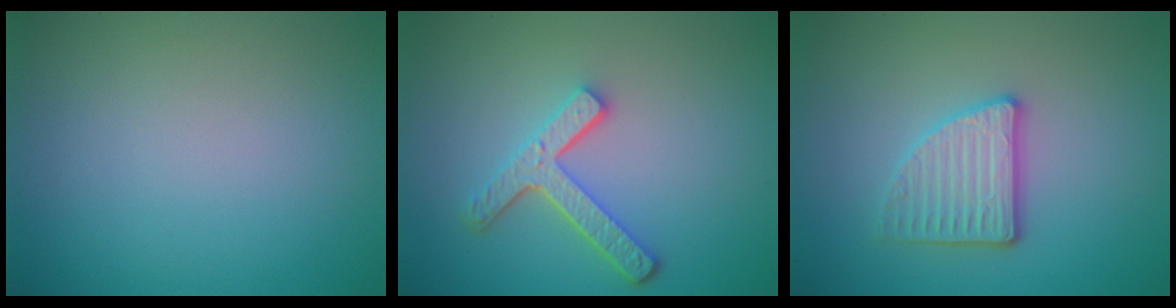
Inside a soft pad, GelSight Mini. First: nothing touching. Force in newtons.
{"total": 4.1, "press": 3.2, "slide": 2.5}
{"total": 3.3, "press": 3.0, "slide": 1.4}